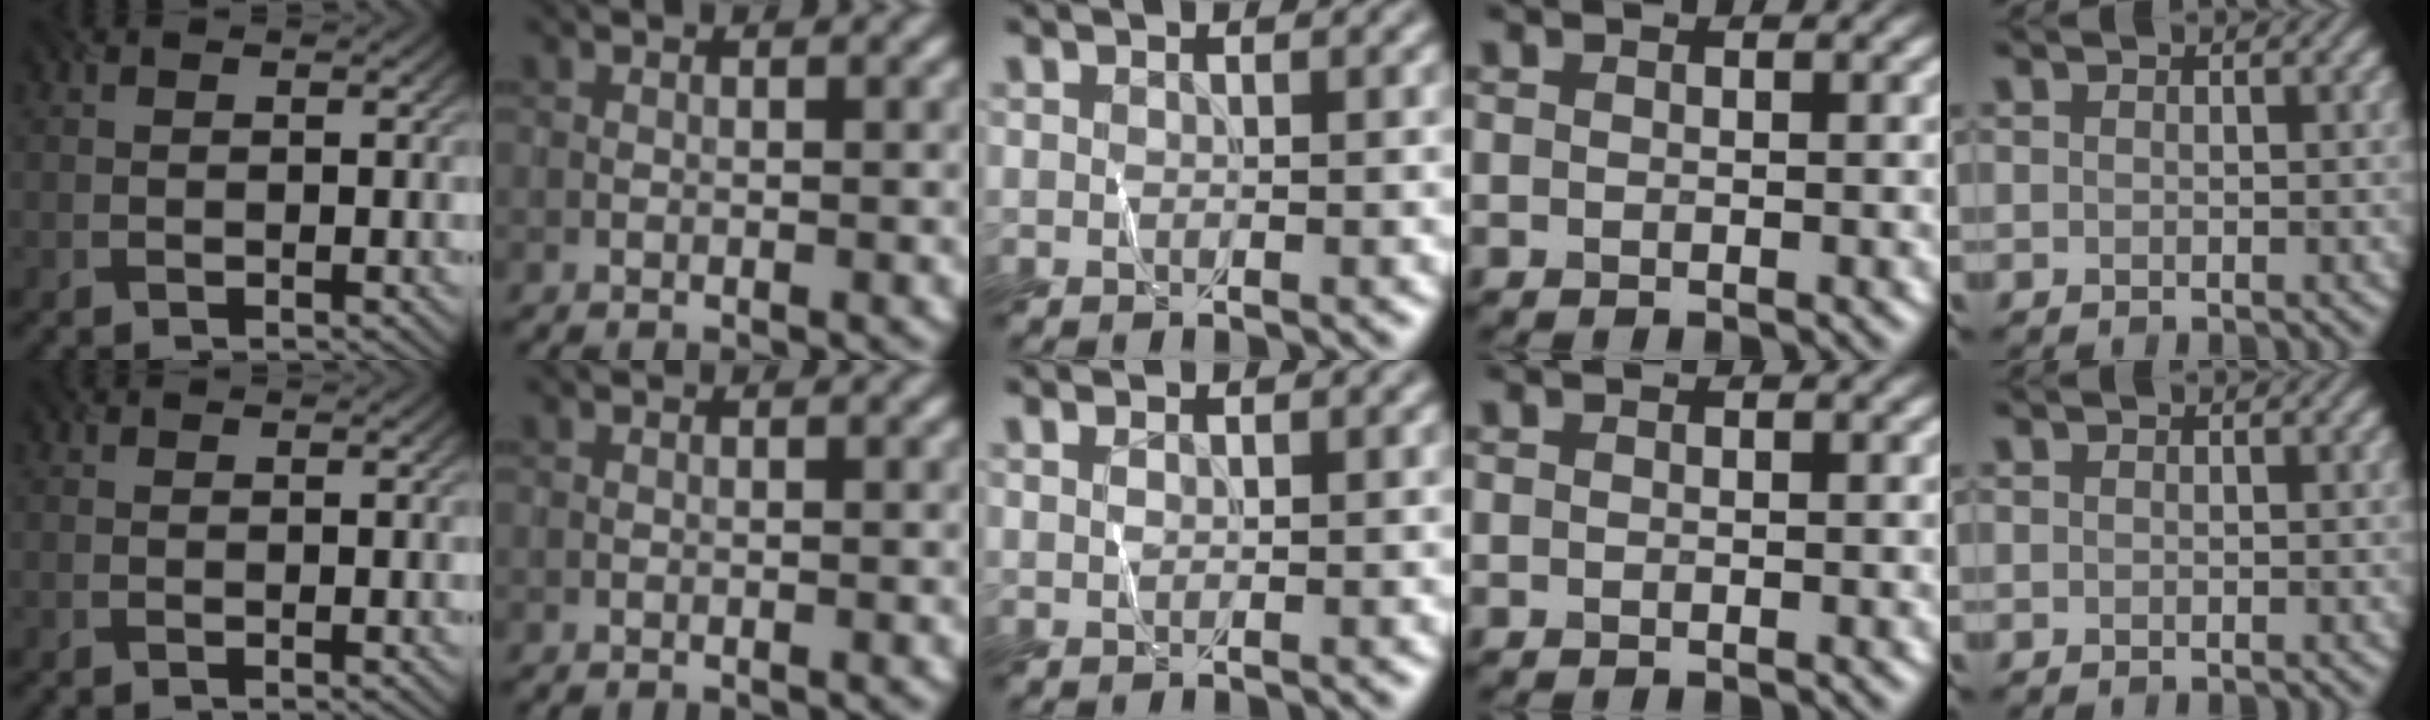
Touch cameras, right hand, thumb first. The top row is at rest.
{"thumb": {"total": 0.8, "force": [0.4, -0.4, -0.6], "torque": [0.008, -0.001, 0.005]}, "middle": {"total": 0.8, "force": [0.7, 0.2, 0.2], "torque": [-0.006, 0.003, 0.009]}}